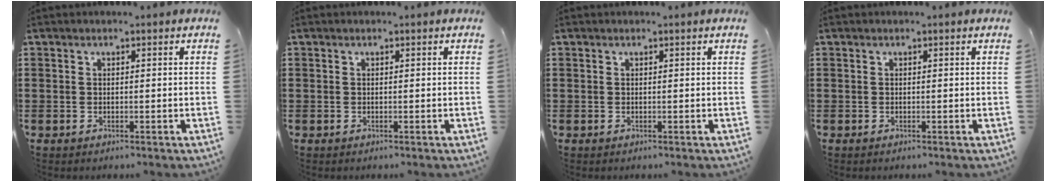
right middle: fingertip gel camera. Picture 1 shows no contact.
{"total": 0.0}
{"total": 0.0}
{"total": 0.0}